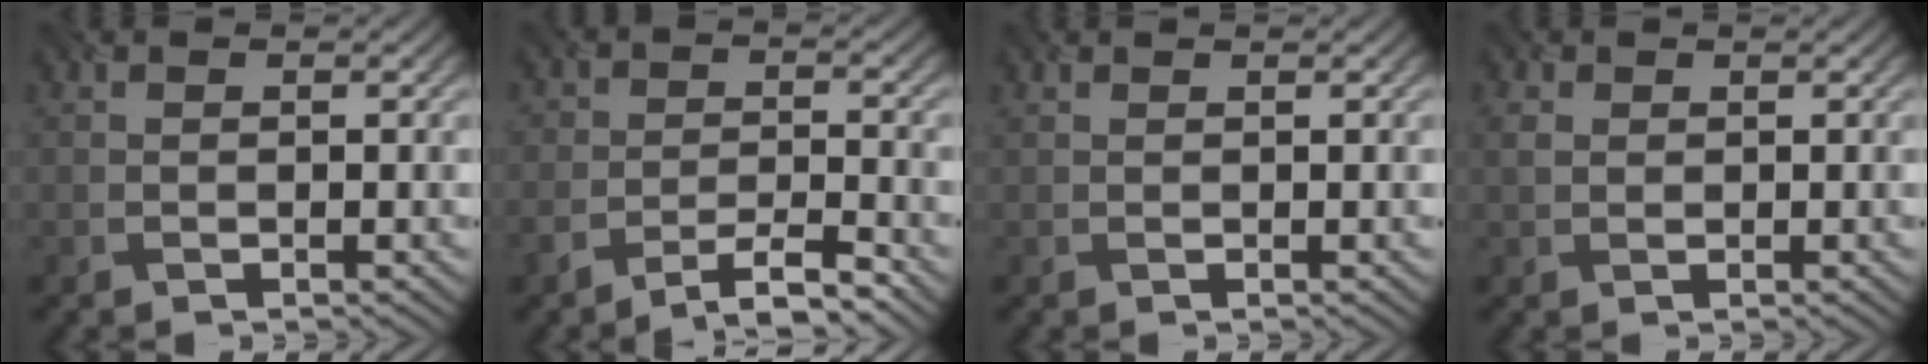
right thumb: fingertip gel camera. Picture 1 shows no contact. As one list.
[{"total": 4.5, "force": [-3.8, 1.2, 2.1], "torque": [-0.036, 0.004, -0.074]}, {"total": 0.9, "force": [0.7, -0.4, -0.5], "torque": [0.007, 0.001, 0.011]}, {"total": 1.2, "force": [0.9, 0.7, 0.1], "torque": [-0.015, 0.001, 0.015]}]